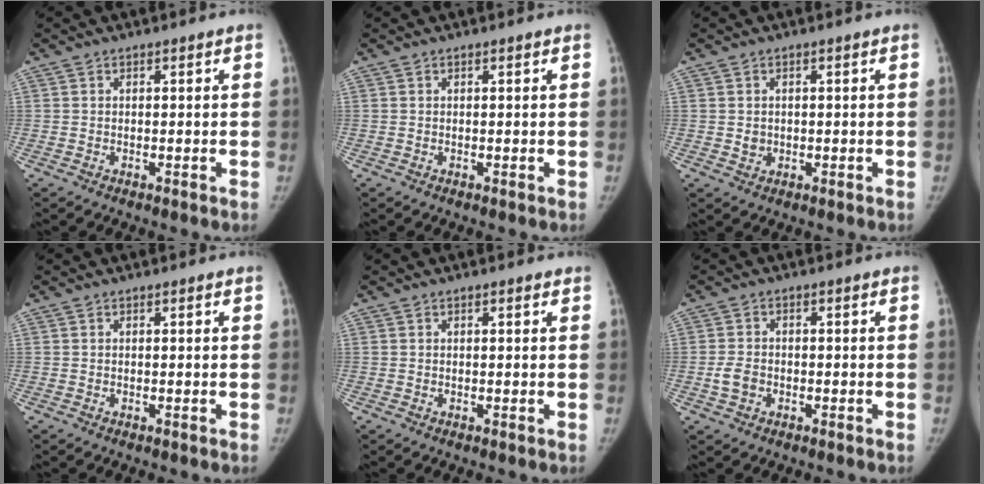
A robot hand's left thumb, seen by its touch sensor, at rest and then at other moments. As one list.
[{"total": 0.0}, {"total": 1.7, "force": [0.0, 1.5, 0.7], "torque": [-0.005, 0.001, 0.004]}, {"total": 0.0}, {"total": 0.6, "force": [0.4, 0.2, 0.5], "torque": [-0.005, 0.001, 0.005]}, {"total": 3.4, "force": [-1.1, 2.6, 2.0], "torque": [-0.036, 0.009, -0.019]}]